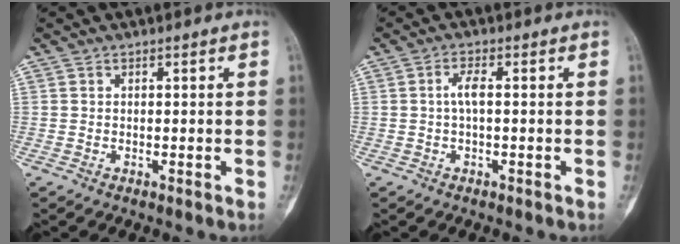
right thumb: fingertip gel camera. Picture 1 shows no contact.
{"total": 2.6, "force": [0.1, 0.8, 2.5], "torque": [-0.055, 0.006, 0.000]}